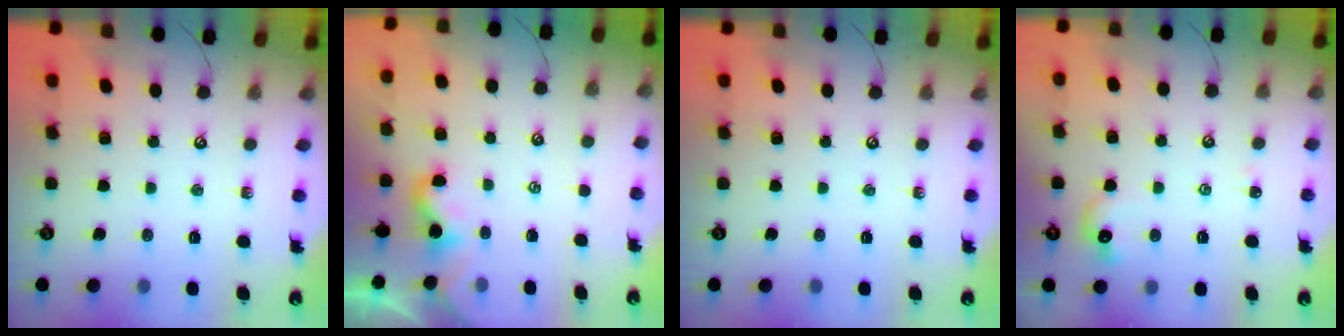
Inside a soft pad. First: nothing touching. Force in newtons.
{"total": 1.8, "press": 1.8, "slide": 0.3}
{"total": 0.0}
{"total": 3.9, "press": 3.8, "slide": 0.7}